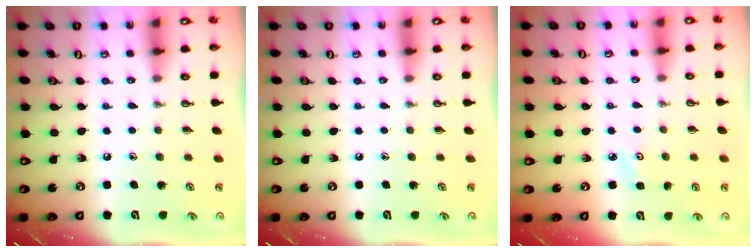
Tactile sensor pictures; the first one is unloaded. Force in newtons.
{"total": 0.0}
{"total": 2.8, "press": 2.8, "slide": 0.4}